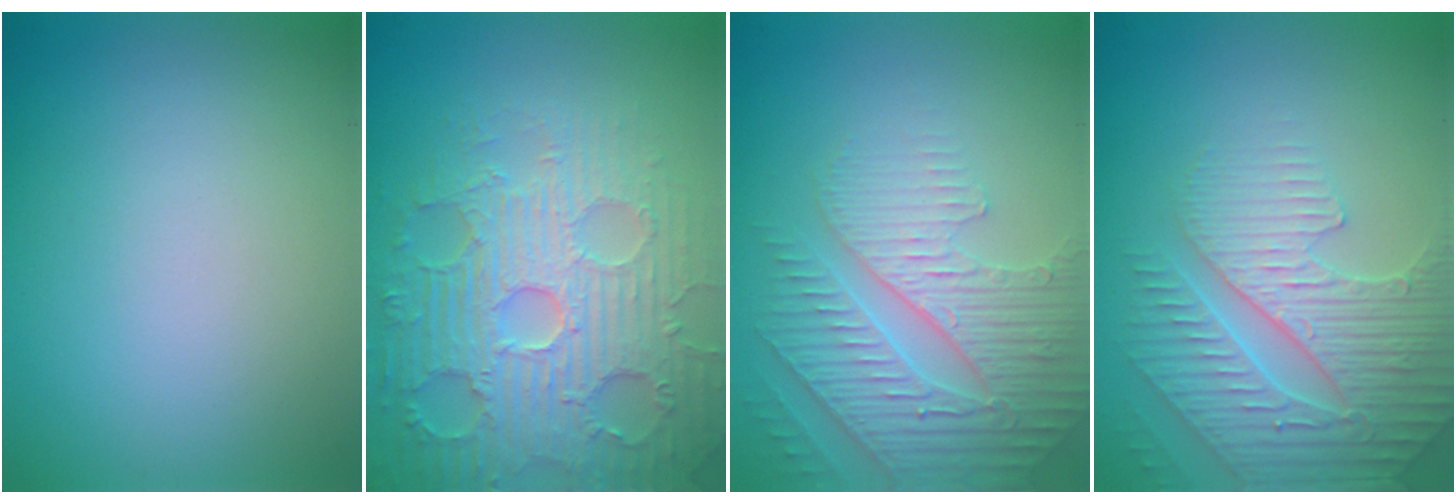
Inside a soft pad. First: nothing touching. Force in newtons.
{"total": 7.5, "press": 6.1, "slide": 4.3}
{"total": 4.8, "press": 4.4, "slide": 1.9}
{"total": 4.7, "press": 4.6, "slide": 1.1}